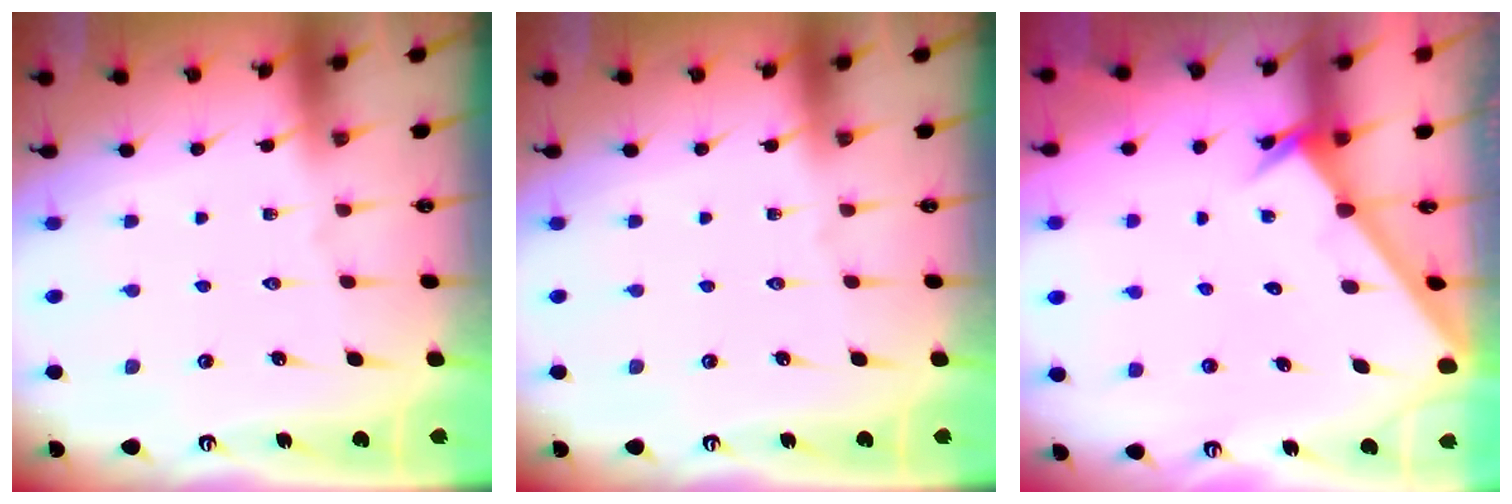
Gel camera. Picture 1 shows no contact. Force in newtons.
{"total": 0.0}
{"total": 2.3, "press": 2.3, "slide": 0.2}